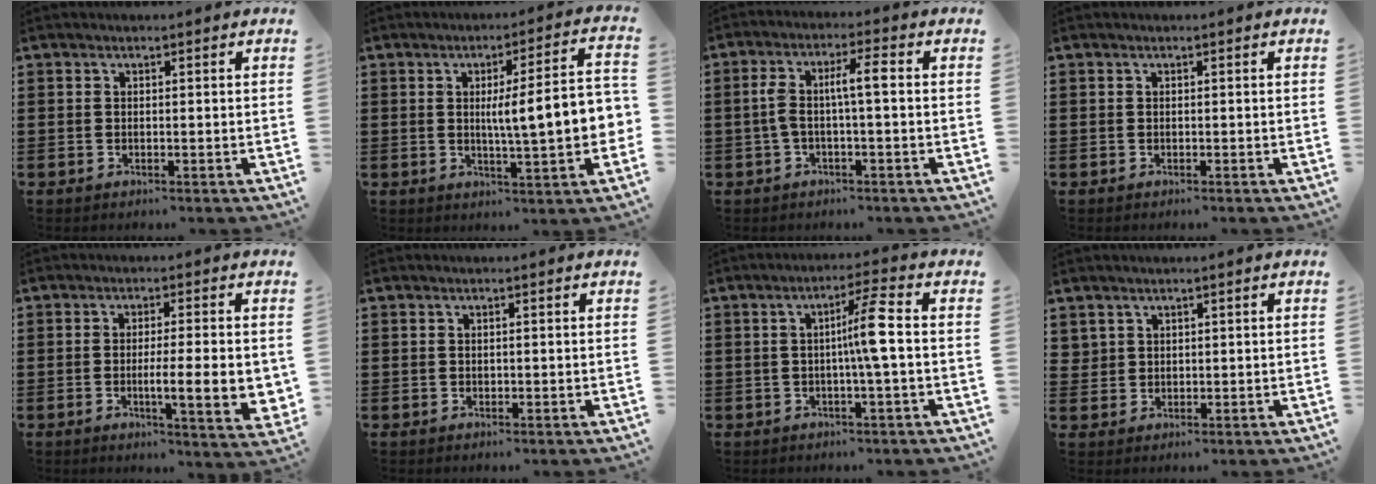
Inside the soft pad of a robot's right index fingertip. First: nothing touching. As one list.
[{"total": 9.8, "force": [0.2, 1.1, 9.7], "torque": [-0.148, -0.011, -0.007]}, {"total": 5.9, "force": [-0.2, 1.1, 5.8], "torque": [-0.121, 0.001, -0.014]}, {"total": 0.0}, {"total": 7.8, "force": [-0.8, 1.2, 7.6], "torque": [-0.112, -0.012, -0.013]}, {"total": 0.0}, {"total": 5.5, "force": [-0.5, -0.4, 5.5], "torque": [-0.101, -0.002, -0.016]}, {"total": 1.8, "force": [1.3, 1.3, 0.1], "torque": [-0.008, 0.005, 0.027]}]